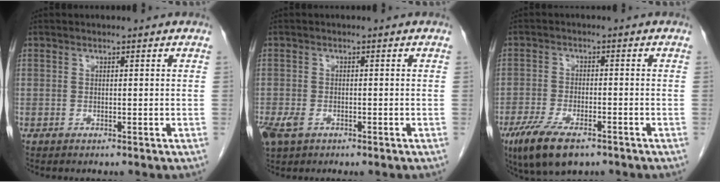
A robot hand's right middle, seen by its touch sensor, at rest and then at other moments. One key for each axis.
{"total": 4.2, "fx": -2.2, "fy": 2.5, "fz": 2.6, "tx": -0.057, "ty": -0.007, "tz": -0.033}
{"total": 9.0, "fx": -5.9, "fy": 3.1, "fz": 6.1, "tx": -0.113, "ty": -0.017, "tz": -0.098}